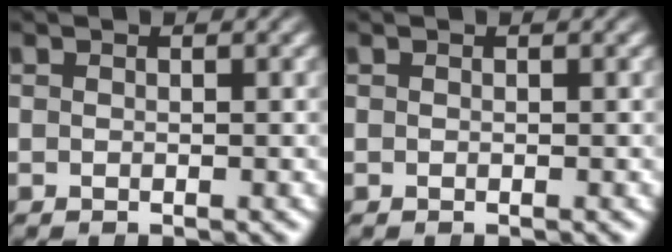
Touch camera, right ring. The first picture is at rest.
{"total": 0.0}